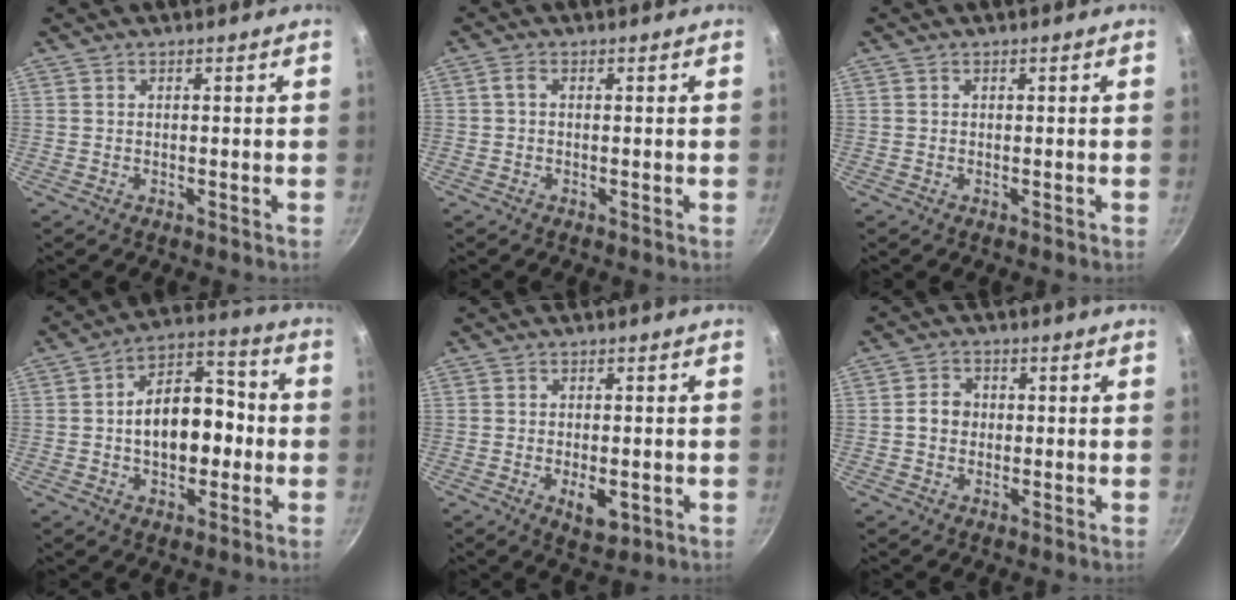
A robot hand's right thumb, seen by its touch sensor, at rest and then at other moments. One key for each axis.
{"total": 1.4, "fx": -0.1, "fy": 0.8, "fz": 1.2, "tx": -0.030, "ty": 0.008, "tz": -0.004}
{"total": 0.0}
{"total": 14.7, "fx": -1.2, "fy": 9.6, "fz": 11.1, "tx": -0.129, "ty": 0.041, "tz": -0.027}
{"total": 5.4, "fx": -1.5, "fy": 2.7, "fz": 4.4, "tx": -0.052, "ty": 0.000, "tz": -0.015}
{"total": 3.9, "fx": -0.1, "fy": 3.4, "fz": 2.0, "tx": -0.014, "ty": 0.011, "tz": -0.008}